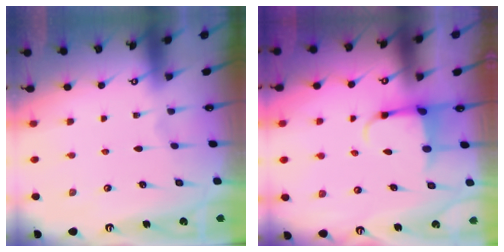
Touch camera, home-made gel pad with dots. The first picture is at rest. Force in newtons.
{"total": 3.9, "press": 3.7, "slide": 1.2}